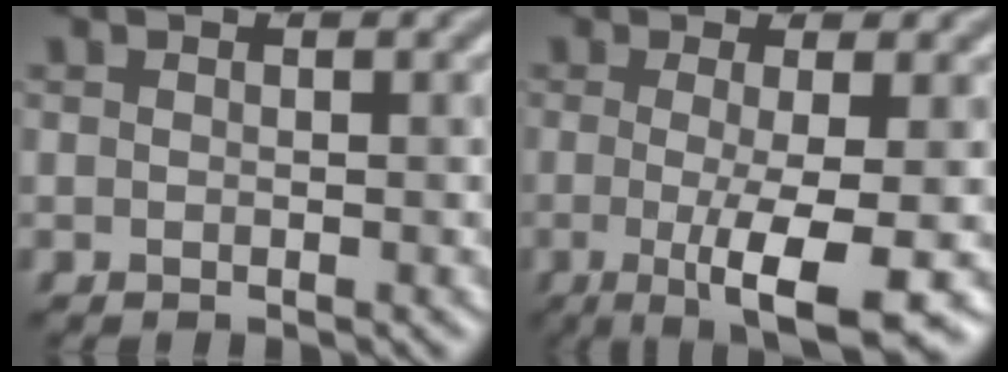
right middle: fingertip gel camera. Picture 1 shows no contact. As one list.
[{"total": 7.3, "force": [-1.5, 1.7, 6.9], "torque": [-0.099, -0.016, -0.025]}]